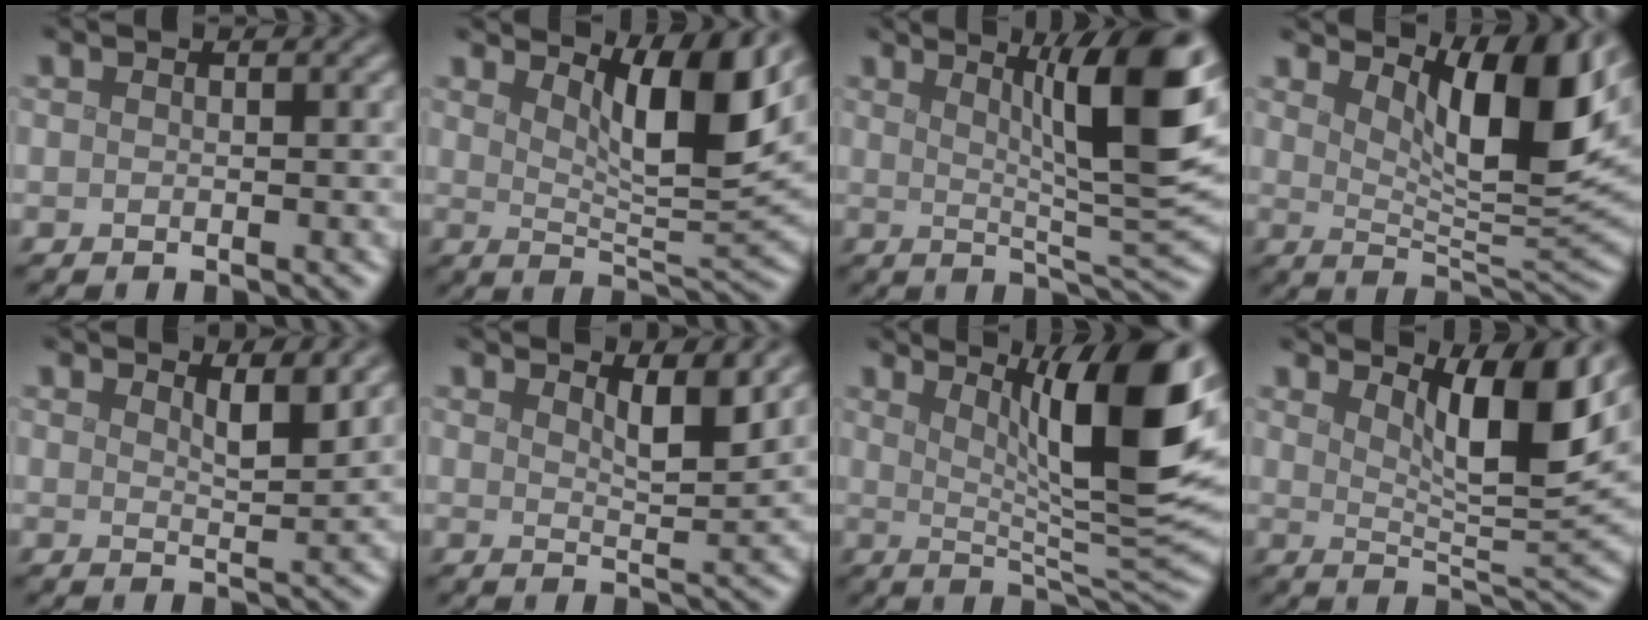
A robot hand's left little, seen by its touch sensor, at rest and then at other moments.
{"total": 7.4, "force": [4.0, 1.7, 6.1], "torque": [-0.090, -0.009, 0.067]}
{"total": 10.8, "force": [3.8, 2.0, 9.9], "torque": [-0.117, 0.012, 0.059]}
{"total": 9.1, "force": [4.3, 2.6, 7.6], "torque": [-0.120, -0.011, 0.074]}
{"total": 2.5, "force": [1.8, 0.5, 1.7], "torque": [-0.021, -0.006, 0.029]}
{"total": 3.1, "force": [2.2, 0.6, 2.0], "torque": [-0.028, -0.008, 0.036]}
{"total": 12.1, "force": [4.2, 2.5, 11.0], "torque": [-0.142, -0.001, 0.069]}
{"total": 7.3, "force": [3.9, 1.5, 6.0], "torque": [-0.087, -0.007, 0.066]}